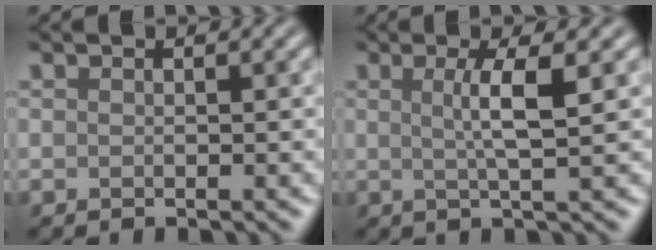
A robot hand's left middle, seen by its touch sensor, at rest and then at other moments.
{"total": 3.5, "force": [0.6, 0.7, 3.4], "torque": [-0.053, 0.000, 0.007]}